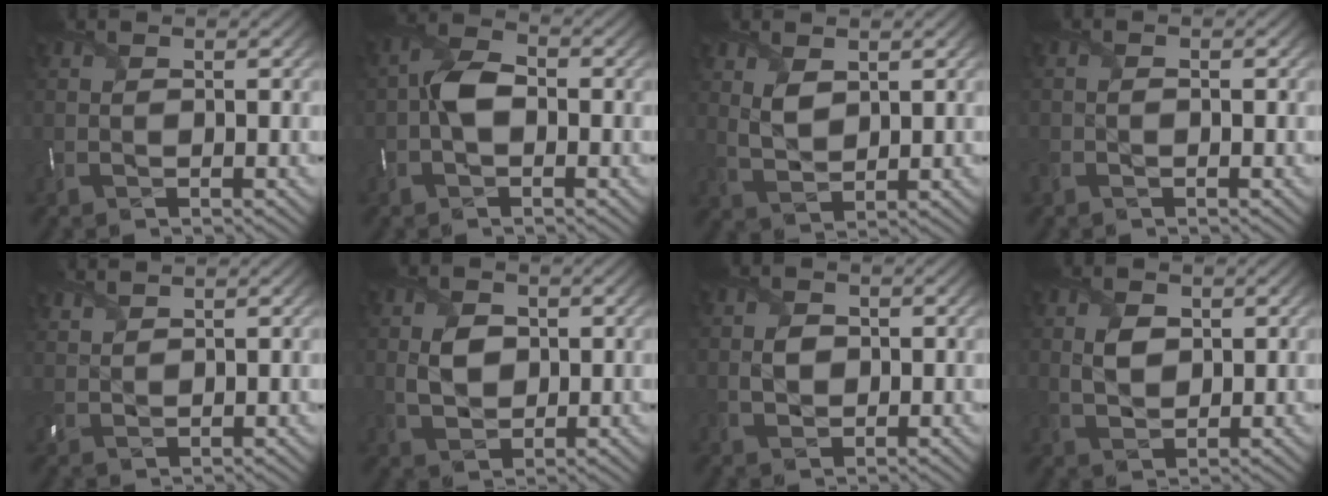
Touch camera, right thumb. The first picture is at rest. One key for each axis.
{"total": 4.8, "fx": -0.7, "fy": 2.9, "fz": 3.8, "tx": -0.079, "ty": 0.008, "tz": -0.021}
{"total": 3.3, "fx": 1.6, "fy": 1.9, "fz": 2.3, "tx": -0.059, "ty": -0.007, "tz": 0.039}
{"total": 1.7, "fx": -0.9, "fy": 1.0, "fz": 1.1, "tx": -0.023, "ty": -0.006, "tz": -0.016}
{"total": 2.3, "fx": 2.3, "fy": 0.3, "fz": 0.4, "tx": -0.018, "ty": 0.007, "tz": 0.051}
{"total": 4.5, "fx": 0.4, "fy": 3.4, "fz": 2.9, "tx": -0.066, "ty": -0.006, "tz": 0.007}
{"total": 2.8, "fx": 0.0, "fy": 2.2, "fz": 1.7, "tx": -0.042, "ty": -0.003, "tz": -0.001}
{"total": 3.6, "fx": 0.9, "fy": 2.5, "fz": 2.5, "tx": -0.053, "ty": -0.002, "tz": 0.019}